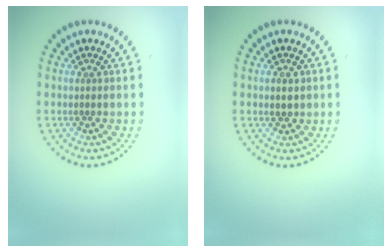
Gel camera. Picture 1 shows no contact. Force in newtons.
{"total": 1.2, "press": 1.2, "slide": 0.3}